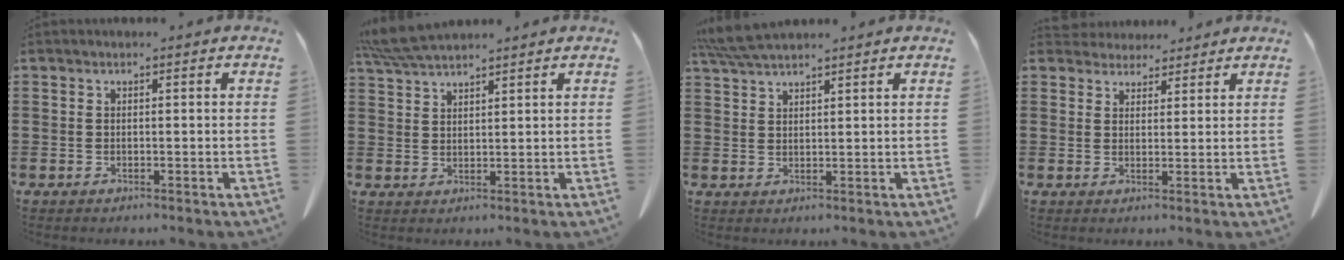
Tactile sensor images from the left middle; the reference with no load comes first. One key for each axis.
{"total": 5.3, "fx": 4.8, "fy": 0.7, "fz": 2.2, "tx": -0.057, "ty": -0.009, "tz": 0.091}
{"total": 4.7, "fx": 4.1, "fy": 0.6, "fz": 2.2, "tx": -0.055, "ty": -0.004, "tz": 0.077}
{"total": 3.3, "fx": 3.1, "fy": 1.1, "fz": 0.0, "tx": -0.001, "ty": -0.006, "tz": 0.058}